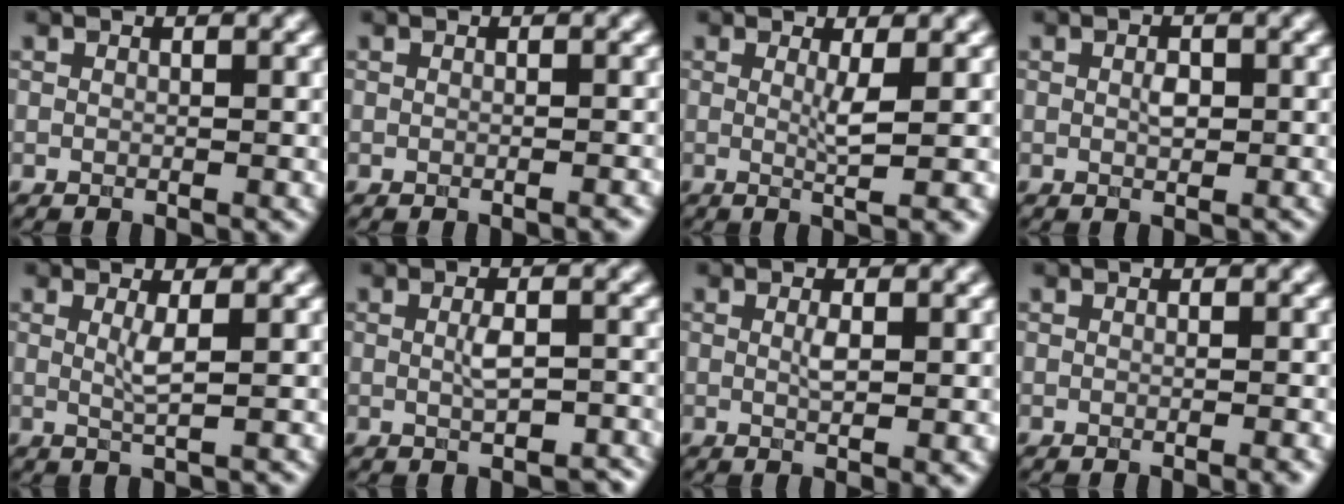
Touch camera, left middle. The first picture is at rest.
{"total": 0.7, "force": [-0.5, 0.1, 0.5], "torque": [-0.003, 0.001, -0.008]}
{"total": 2.7, "force": [0.2, 0.3, 2.7], "torque": [-0.048, -0.012, 0.001]}
{"total": 1.3, "force": [0.0, 0.7, 1.1], "torque": [-0.018, -0.001, 0.000]}
{"total": 1.9, "force": [0.4, 0.3, 1.8], "torque": [-0.035, -0.005, 0.005]}
{"total": 2.7, "force": [-0.4, 1.0, 2.4], "torque": [-0.046, -0.005, -0.002]}
{"total": 1.8, "force": [0.2, 0.3, 1.7], "torque": [-0.031, 0.000, 0.003]}
{"total": 1.2, "force": [-0.3, 0.3, 1.1], "torque": [-0.008, 0.000, -0.008]}